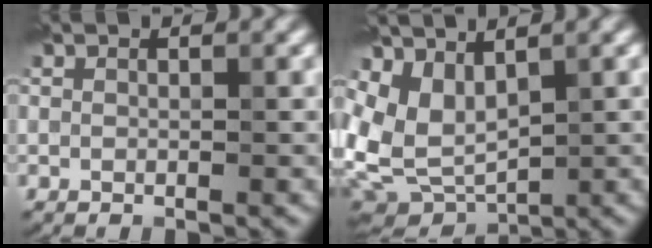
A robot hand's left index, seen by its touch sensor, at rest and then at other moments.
{"total": 4.8, "force": [1.7, 3.3, 3.1], "torque": [-0.073, -0.016, 0.041]}